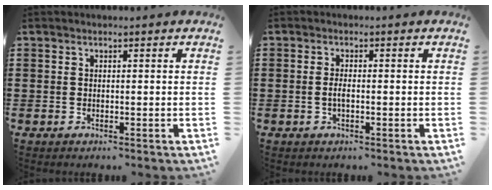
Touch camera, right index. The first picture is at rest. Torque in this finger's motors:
{"motor_torque": [2.14, 0.00, 0.19, 0.06]}